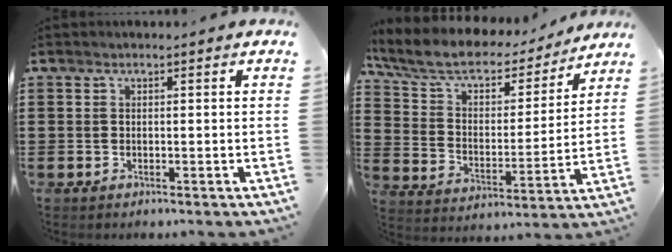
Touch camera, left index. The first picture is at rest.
{"total": 7.9, "force": [6.3, 3.1, 3.6], "torque": [-0.098, -0.036, 0.105]}